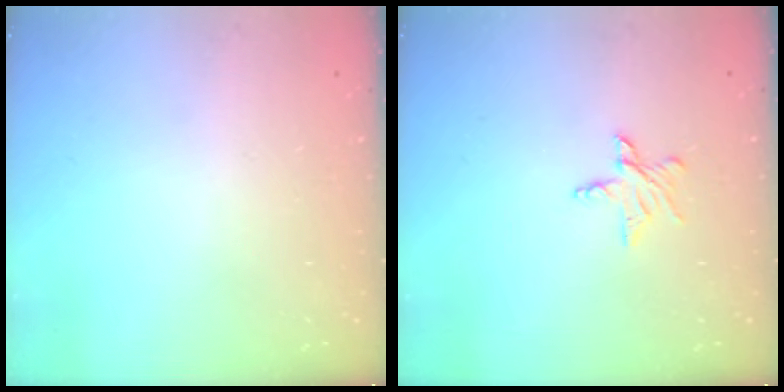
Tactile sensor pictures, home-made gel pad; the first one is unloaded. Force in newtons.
{"total": 5.9, "press": 5.8, "slide": 0.5}